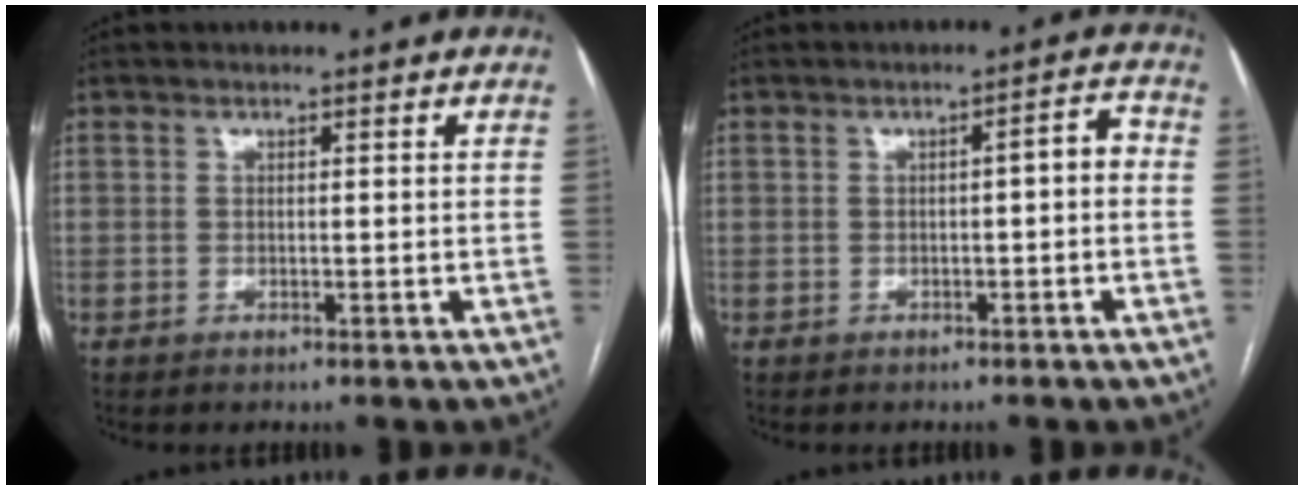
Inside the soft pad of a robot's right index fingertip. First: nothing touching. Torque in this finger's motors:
{"motor_torque": [0.55, -0.02, 0.04, 0.03]}